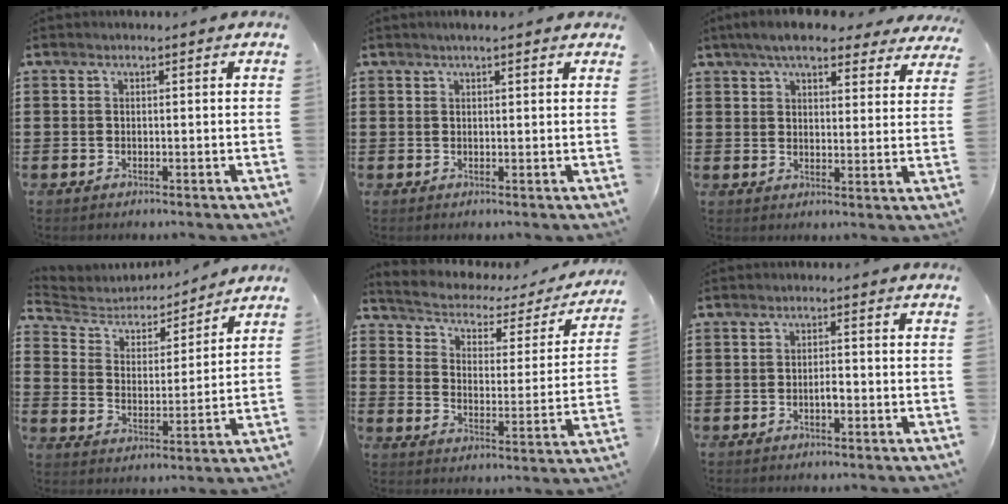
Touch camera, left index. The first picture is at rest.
{"total": 1.6, "force": [1.3, 0.2, 0.9], "torque": [-0.018, 0.004, 0.025]}
{"total": 7.0, "force": [6.1, 1.5, 3.1], "torque": [-0.073, -0.012, 0.110]}
{"total": 4.4, "force": [4.2, 1.1, 0.5], "torque": [-0.038, -0.030, 0.066]}
{"total": 2.7, "force": [2.0, 1.4, 1.0], "torque": [-0.036, -0.020, 0.025]}
{"total": 1.8, "force": [-0.6, 0.6, 1.6], "torque": [-0.033, 0.003, -0.011]}